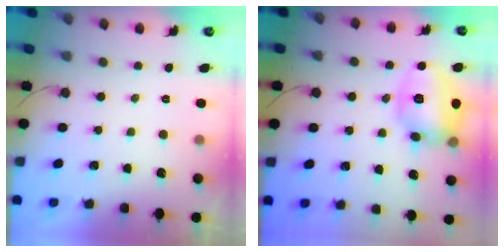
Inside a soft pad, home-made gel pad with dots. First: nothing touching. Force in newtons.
{"total": 16.5, "press": 16.5, "slide": 1.3}